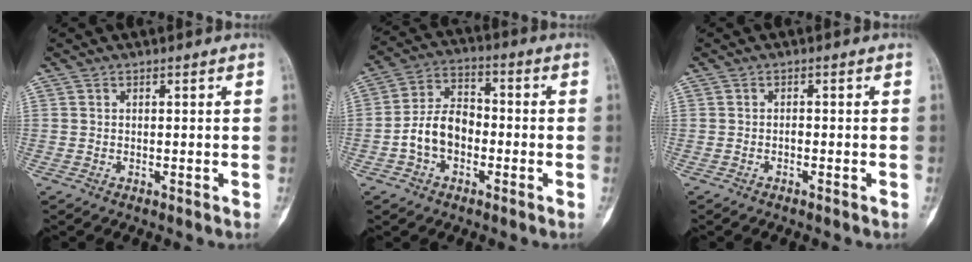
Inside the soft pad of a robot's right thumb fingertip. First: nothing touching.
{"total": 9.3, "force": [-2.5, 6.4, 6.2], "torque": [-0.106, 0.036, -0.055]}
{"total": 0.7, "force": [-0.4, 0.3, 0.5], "torque": [-0.005, 0.005, -0.008]}